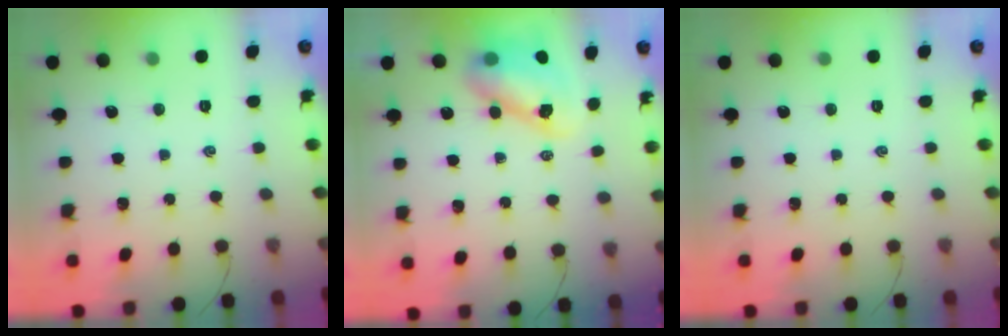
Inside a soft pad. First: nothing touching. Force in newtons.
{"total": 8.9, "press": 8.7, "slide": 1.8}
{"total": 0.0}